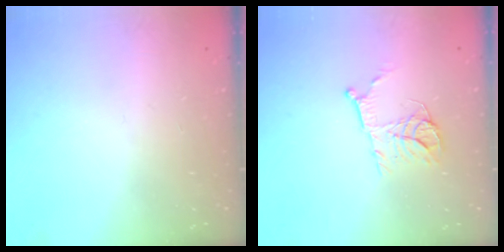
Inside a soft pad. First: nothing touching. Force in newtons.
{"total": 10.4, "press": 10.4, "slide": 0.6}